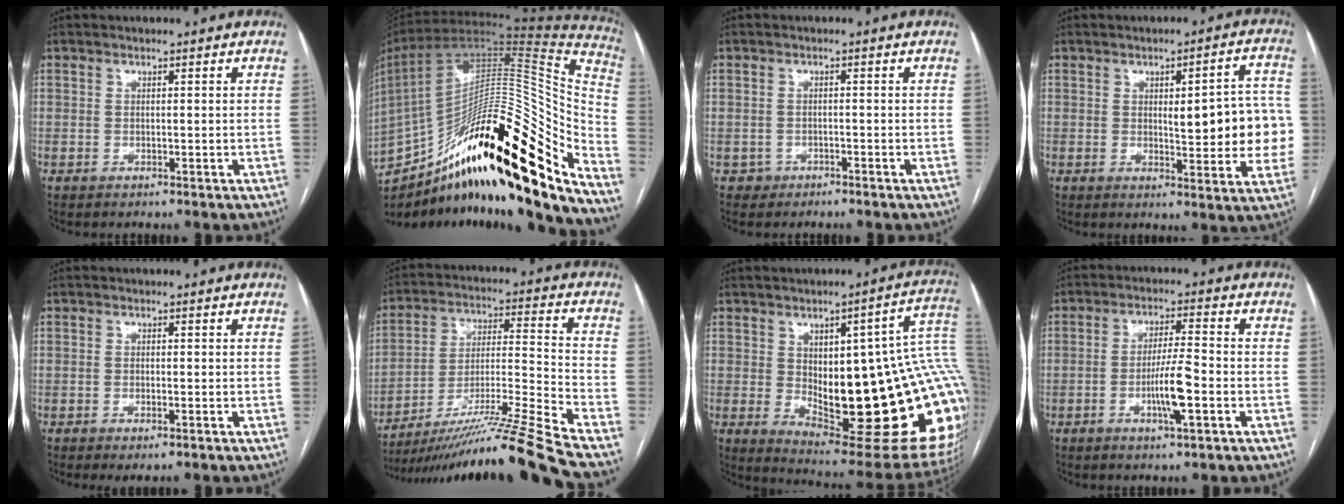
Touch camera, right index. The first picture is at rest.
{"total": 37.2, "force": [-23.3, 7.0, 28.2], "torque": [-0.436, -0.019, -0.361]}
{"total": 1.5, "force": [-1.0, 1.1, -0.4], "torque": [0.006, 0.008, -0.017]}
{"total": 12.5, "force": [0.1, 3.4, 12.0], "torque": [-0.135, 0.016, 0.005]}
{"total": 1.8, "force": [-1.0, 0.4, 1.4], "torque": [-0.022, -0.004, -0.012]}
{"total": 20.5, "force": [-17.0, -3.3, 11.0], "torque": [-0.169, -0.013, -0.293]}
{"total": 29.5, "force": [0.4, 7.7, 28.5], "torque": [-0.302, 0.011, 0.028]}
{"total": 6.6, "force": [-2.2, 0.3, 6.2], "torque": [-0.119, -0.003, -0.037]}